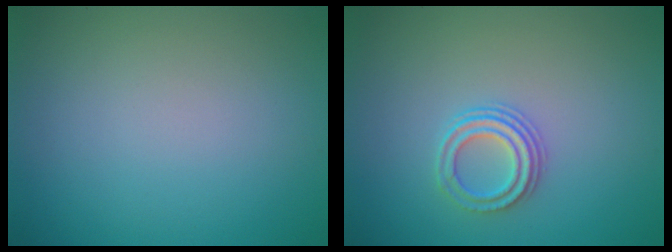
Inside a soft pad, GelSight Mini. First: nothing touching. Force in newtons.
{"total": 2.5, "press": 2.2, "slide": 1.2}